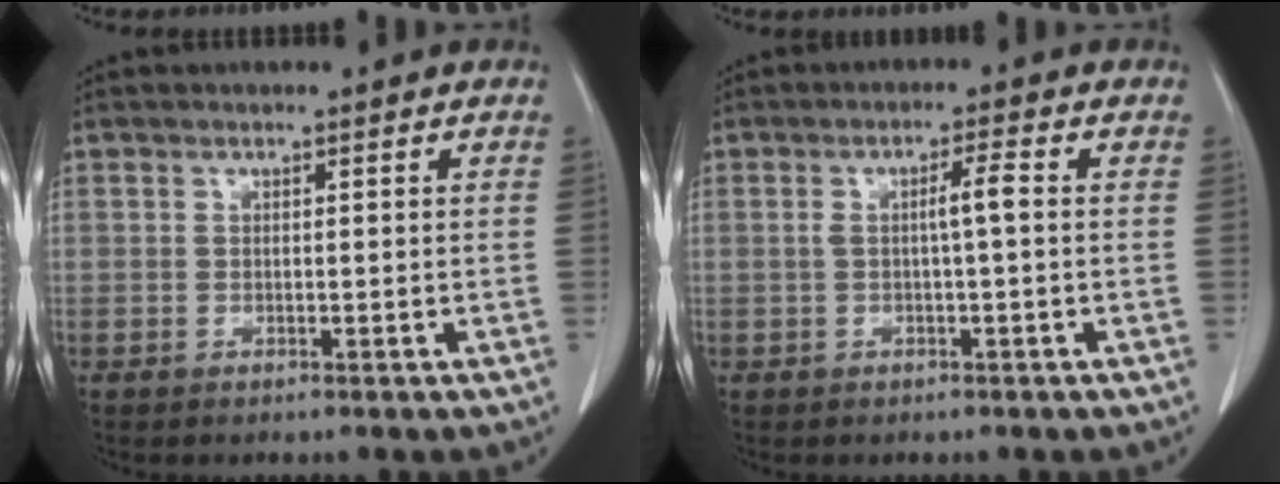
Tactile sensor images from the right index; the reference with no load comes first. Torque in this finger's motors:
{"motor_torque": [0.41, -0.08, 0.12, 0.06]}